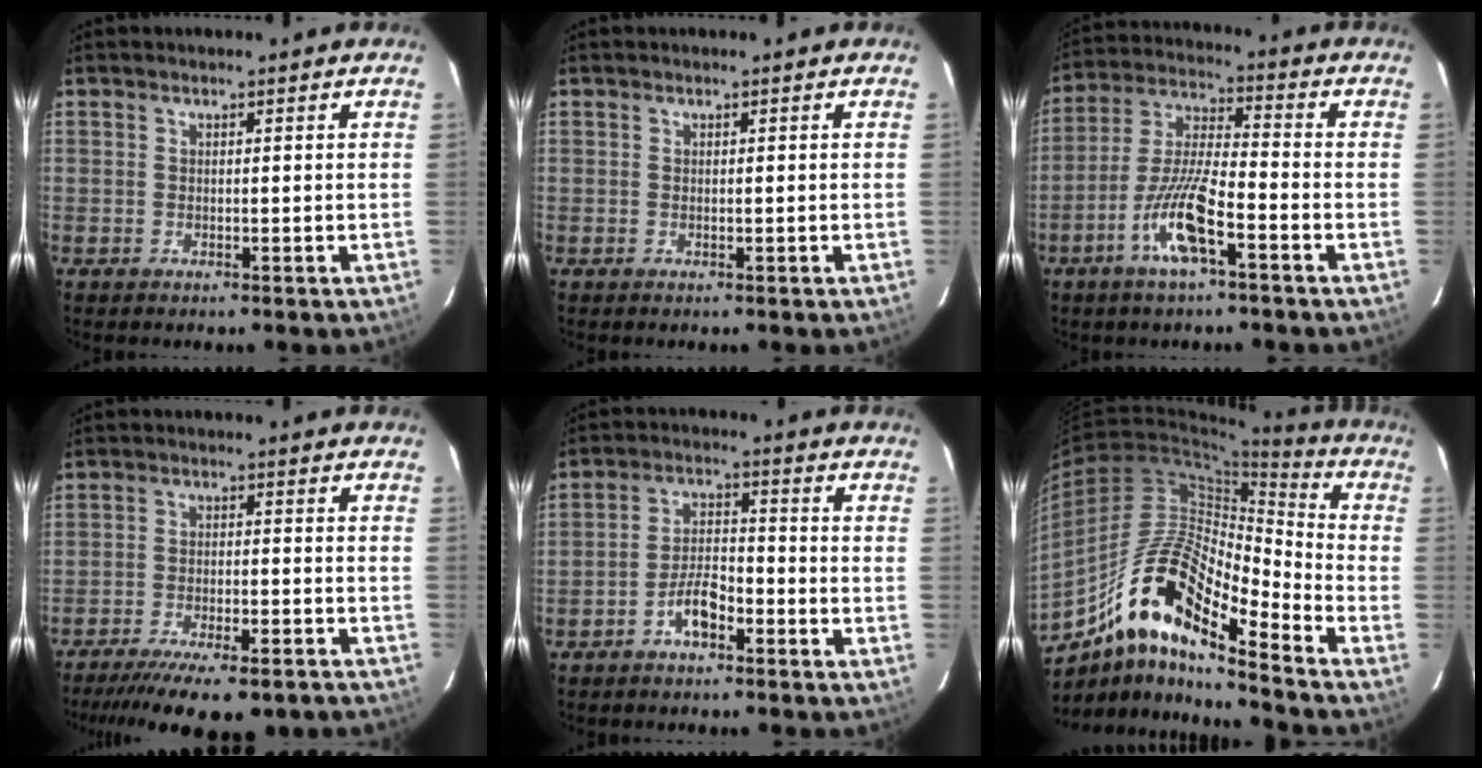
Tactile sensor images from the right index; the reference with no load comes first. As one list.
[{"total": 0.0}, {"total": 11.3, "force": [-5.5, 2.0, 9.7], "torque": [-0.203, -0.002, -0.105]}, {"total": 17.9, "force": [-14.5, 4.2, 9.6], "torque": [-0.148, -0.022, -0.210]}, {"total": 5.7, "force": [-3.3, 2.2, 4.1], "torque": [-0.087, 0.017, -0.061]}, {"total": 18.5, "force": [-10.9, 4.9, 14.2], "torque": [-0.264, 0.030, -0.188]}]